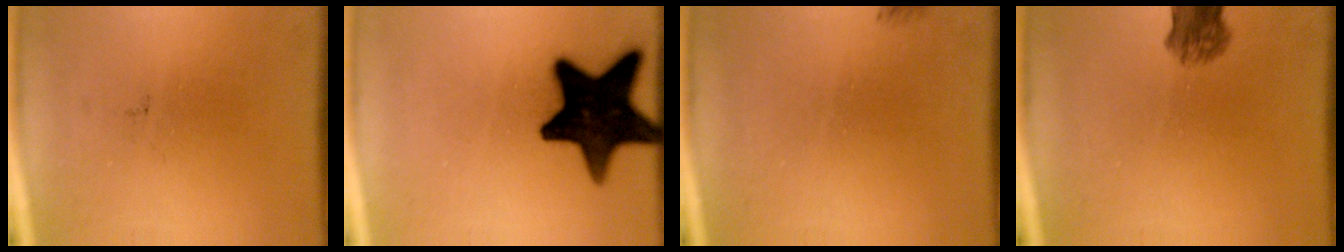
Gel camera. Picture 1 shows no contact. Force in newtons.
{"total": 18.4}
{"total": 1.2}
{"total": 5.1}